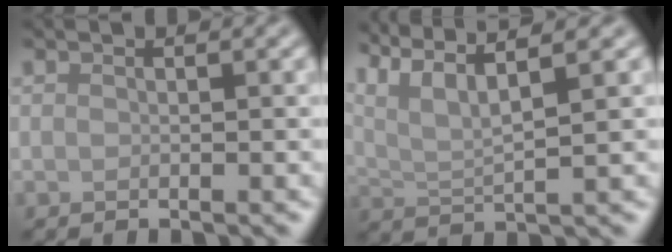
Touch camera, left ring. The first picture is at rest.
{"total": 7.3, "force": [5.2, 1.6, 4.8], "torque": [-0.089, 0.021, 0.079]}